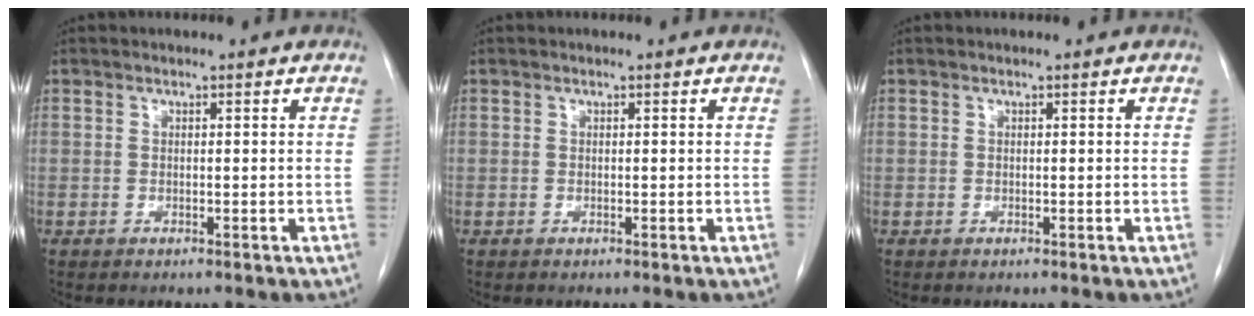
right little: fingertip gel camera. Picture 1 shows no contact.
{"total": 0.0}
{"total": 0.0}